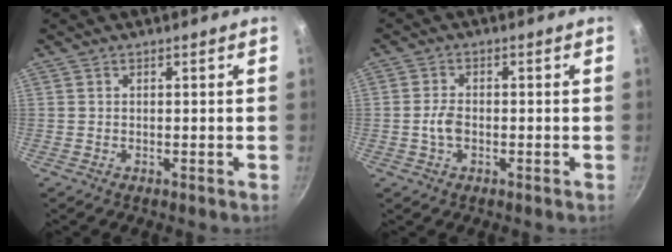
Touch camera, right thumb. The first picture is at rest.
{"total": 3.3, "force": [-0.8, 2.1, 2.5], "torque": [-0.049, 0.012, -0.017]}